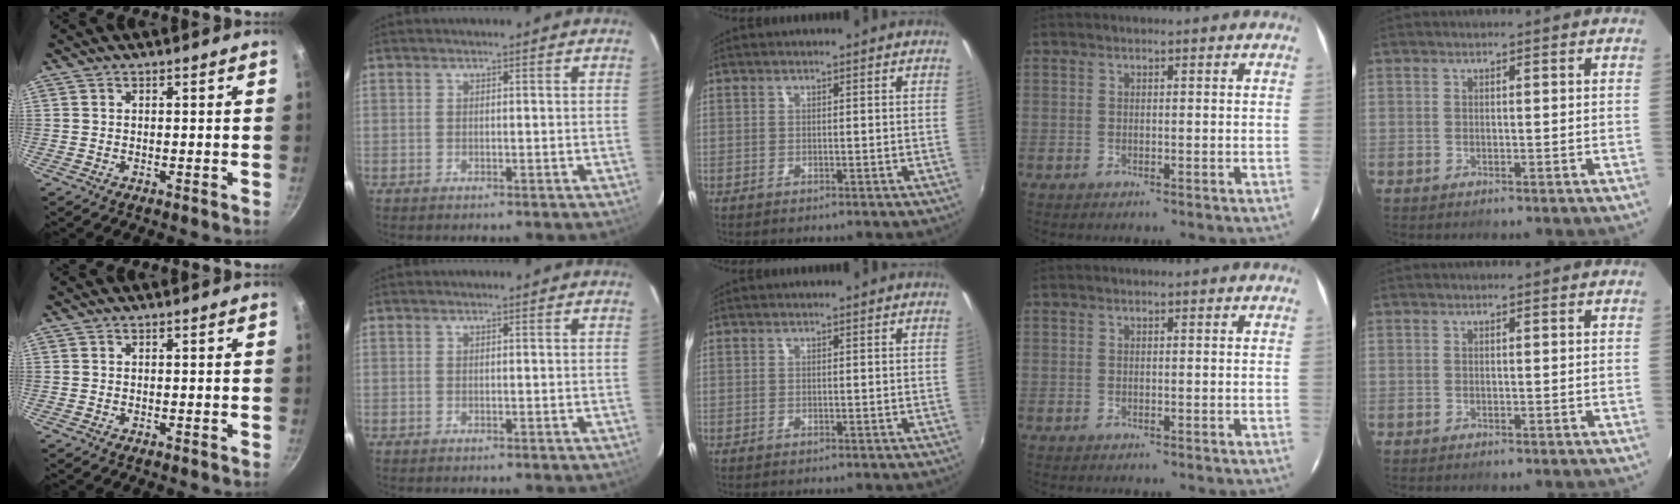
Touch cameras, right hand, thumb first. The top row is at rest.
{}